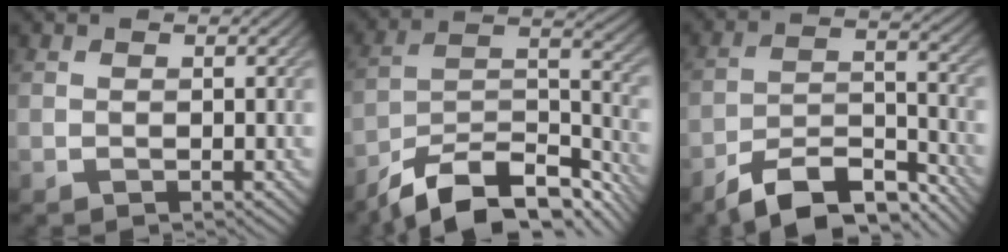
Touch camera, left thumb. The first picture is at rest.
{"total": 13.5, "force": [-10.5, 4.4, 7.2], "torque": [-0.143, -0.011, -0.183]}
{"total": 10.5, "force": [-8.6, 3.1, 5.3], "torque": [-0.089, -0.001, -0.158]}